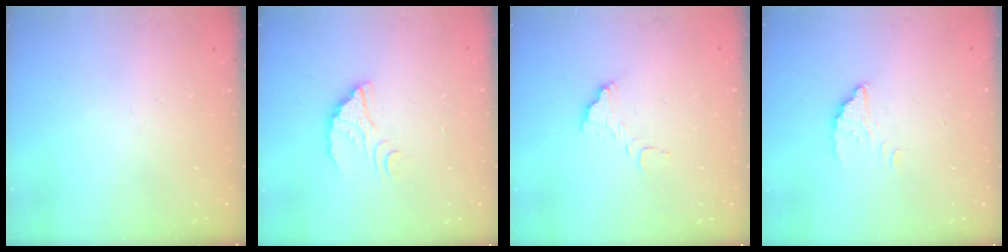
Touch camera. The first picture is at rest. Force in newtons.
{"total": 3.8, "press": 3.8, "slide": 0.3}
{"total": 5.6, "press": 5.6, "slide": 0.3}
{"total": 2.2, "press": 2.2, "slide": 0.2}